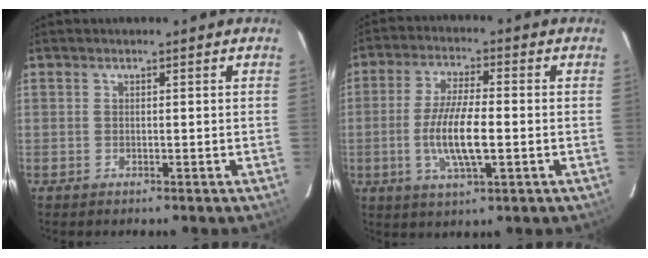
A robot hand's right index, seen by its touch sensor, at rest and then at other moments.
{"total": 9.9, "force": [-1.9, 2.4, 9.4], "torque": [-0.186, -0.006, -0.037]}